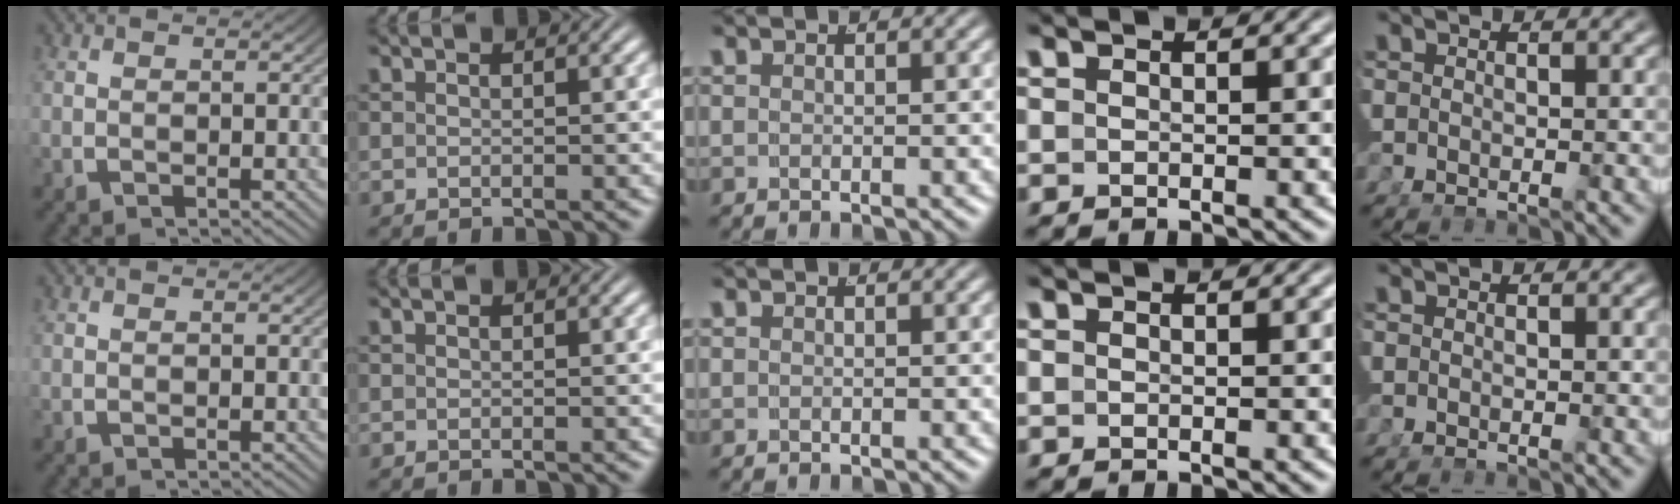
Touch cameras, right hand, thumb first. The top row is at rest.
{}